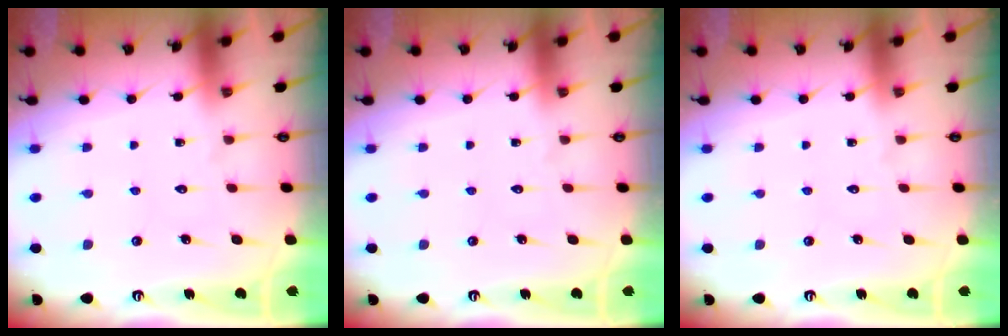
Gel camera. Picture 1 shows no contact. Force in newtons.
{"total": 0.0}
{"total": 0.0}